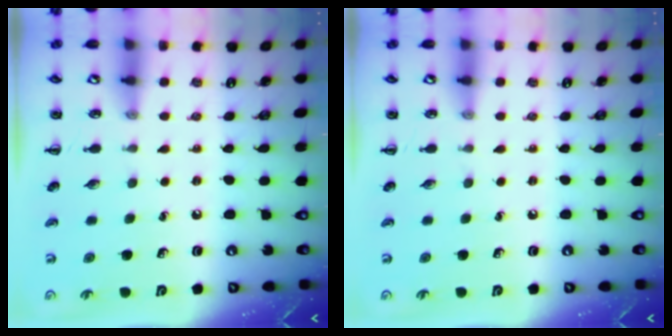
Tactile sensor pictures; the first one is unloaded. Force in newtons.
{"total": 0.0}